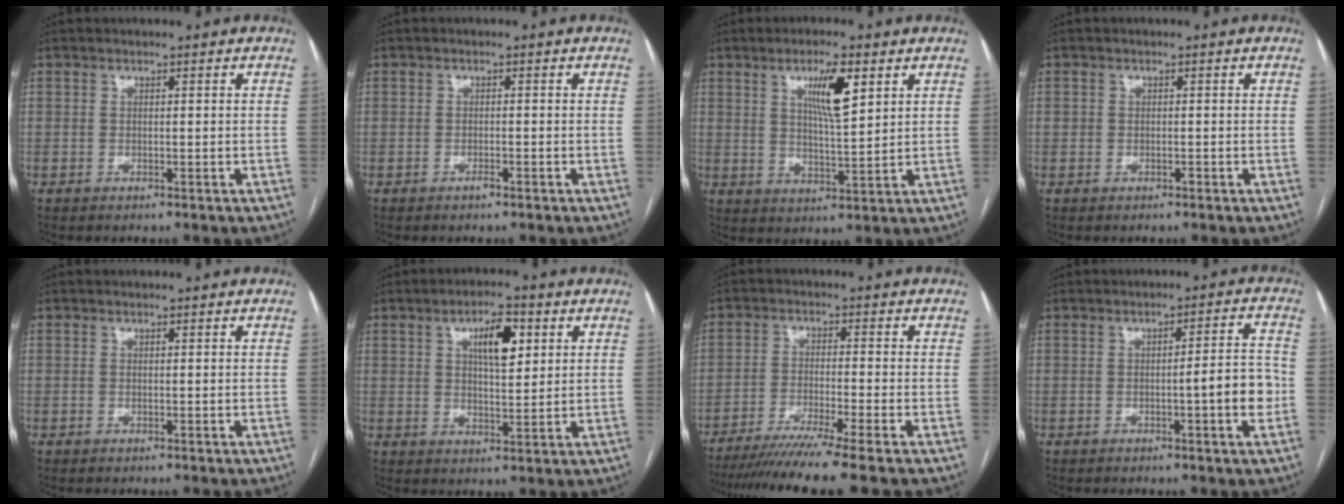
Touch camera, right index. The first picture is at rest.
{"total": 0.9, "force": [-0.6, 0.3, 0.6], "torque": [-0.010, 0.002, -0.009]}
{"total": 7.4, "force": [3.3, 1.1, 6.5], "torque": [-0.115, -0.003, 0.058]}
{"total": 0.8, "force": [-0.2, 0.8, 0.3], "torque": [-0.005, 0.008, 0.000]}
{"total": 0.0}
{"total": 7.0, "force": [2.7, 2.3, 6.0], "torque": [-0.101, 0.009, 0.044]}
{"total": 11.0, "force": [-8.9, -2.4, 6.0], "torque": [-0.074, -0.038, -0.140]}
{"total": 5.8, "force": [-1.5, 0.3, 5.6], "torque": [-0.074, 0.011, -0.020]}